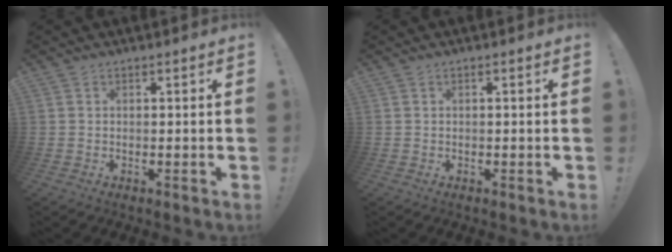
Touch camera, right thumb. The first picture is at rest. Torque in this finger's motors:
{"motor_torque": [-0.08, 0.10, 0.07, -0.15, 0.05]}